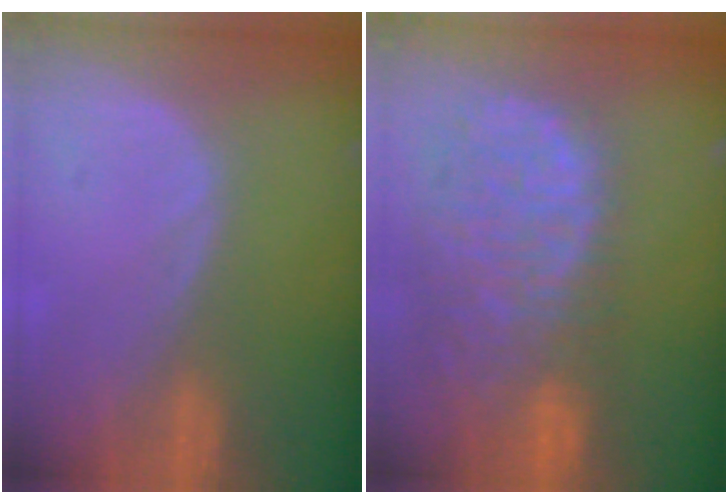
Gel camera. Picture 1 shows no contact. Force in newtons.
{"total": 13.6, "press": 11.0, "slide": 7.9}